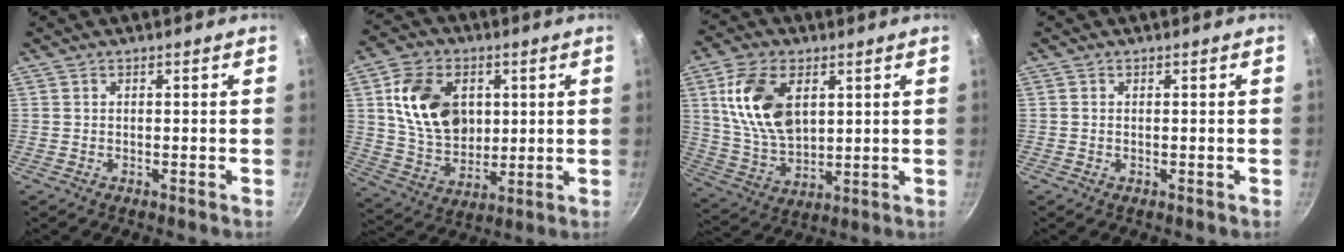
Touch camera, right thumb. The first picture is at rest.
{"total": 16.2, "force": [3.7, 11.8, 10.5], "torque": [-0.162, -0.007, 0.073]}
{"total": 15.3, "force": [4.5, 9.3, 11.3], "torque": [-0.191, -0.019, 0.096]}
{"total": 0.0}